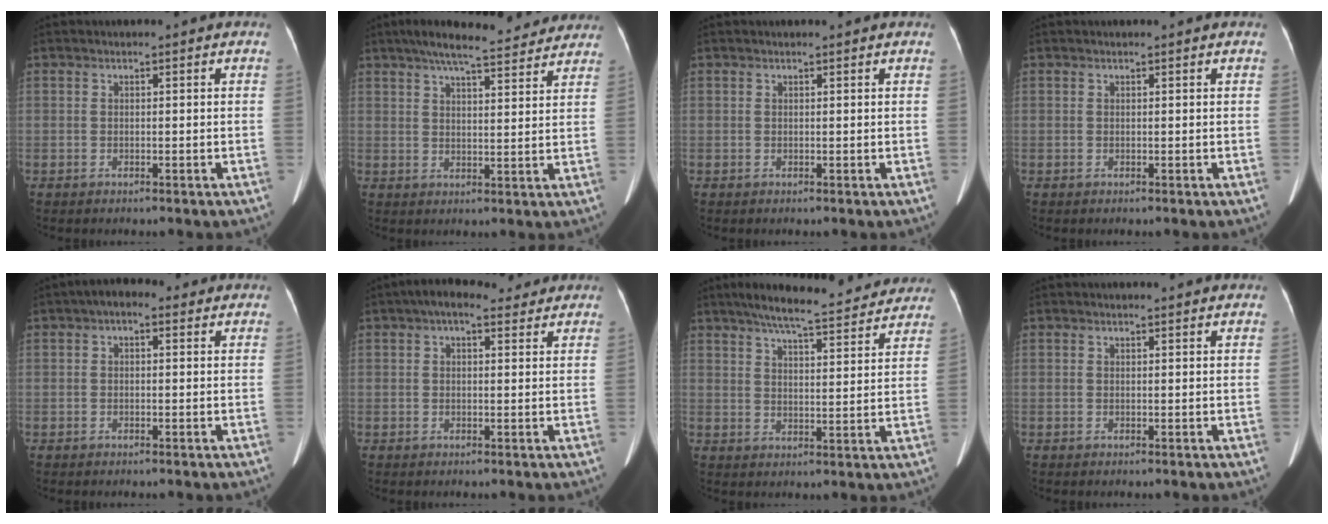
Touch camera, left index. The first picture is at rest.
{"total": 15.0, "force": [13.1, 2.6, 6.9], "torque": [-0.106, 0.030, 0.177]}
{"total": 1.5, "force": [1.4, 0.1, 0.5], "torque": [-0.009, 0.012, 0.019]}
{"total": 0.9, "force": [0.8, 0.1, 0.2], "torque": [-0.009, 0.012, 0.012]}
{"total": 3.2, "force": [1.7, 1.7, 2.1], "torque": [-0.036, 0.026, 0.022]}
{"total": 6.3, "force": [4.7, 2.4, 3.5], "torque": [-0.054, 0.039, 0.070]}
{"total": 17.7, "force": [15.7, 2.6, 7.6], "torque": [-0.113, 0.016, 0.206]}
{"total": 3.7, "force": [3.5, 0.4, 1.0], "torque": [-0.015, 0.013, 0.038]}